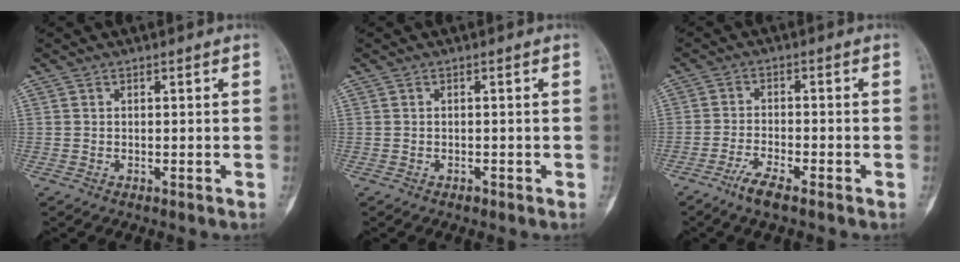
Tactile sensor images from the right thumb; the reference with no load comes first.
{"total": 0.7, "force": [-0.4, 0.5, 0.2], "torque": [-0.005, 0.001, -0.008]}
{"total": 4.6, "force": [-3.3, 0.9, 3.1], "torque": [-0.074, 0.011, -0.067]}